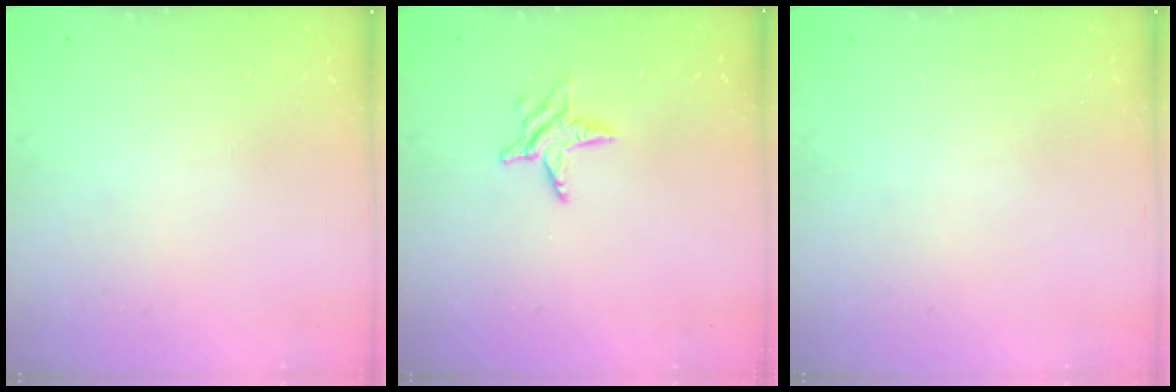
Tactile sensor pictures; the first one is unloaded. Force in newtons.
{"total": 6.2, "press": 6.2, "slide": 0.5}
{"total": 0.0}